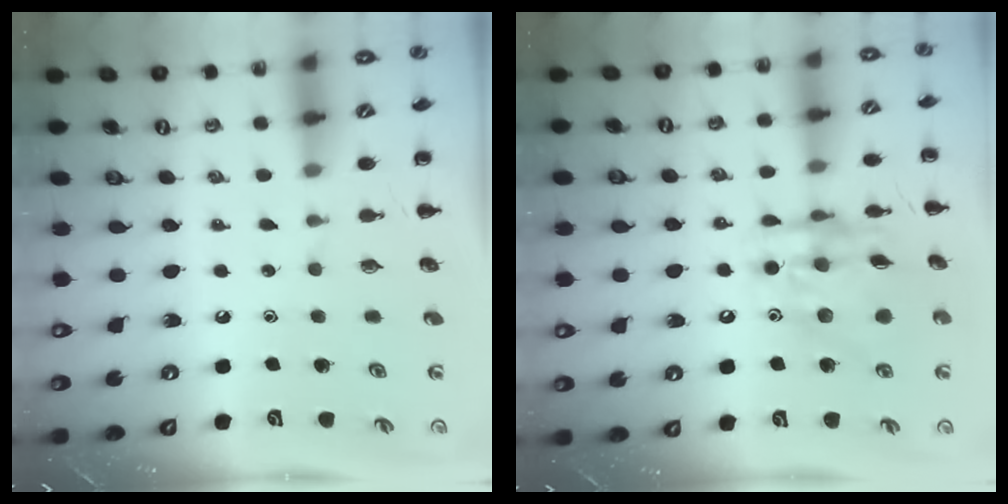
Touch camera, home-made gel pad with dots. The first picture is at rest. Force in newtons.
{"total": 14.6, "press": 14.2, "slide": 3.5}